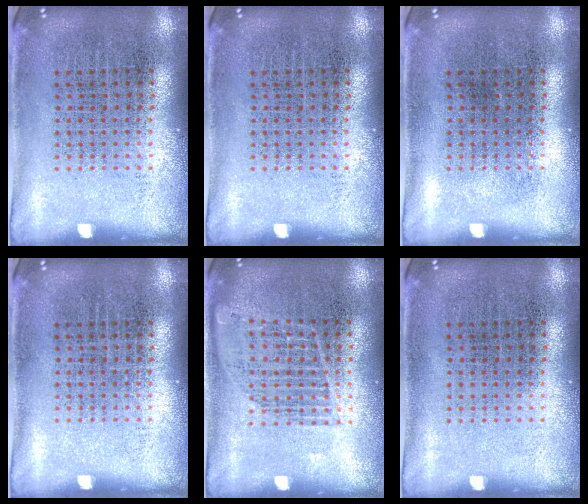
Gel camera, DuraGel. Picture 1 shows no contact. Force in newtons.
{"total": 0.0}
{"total": 0.0}
{"total": 0.0}
{"total": 1.1, "press": 1.1, "slide": 0.3}
{"total": 0.0}